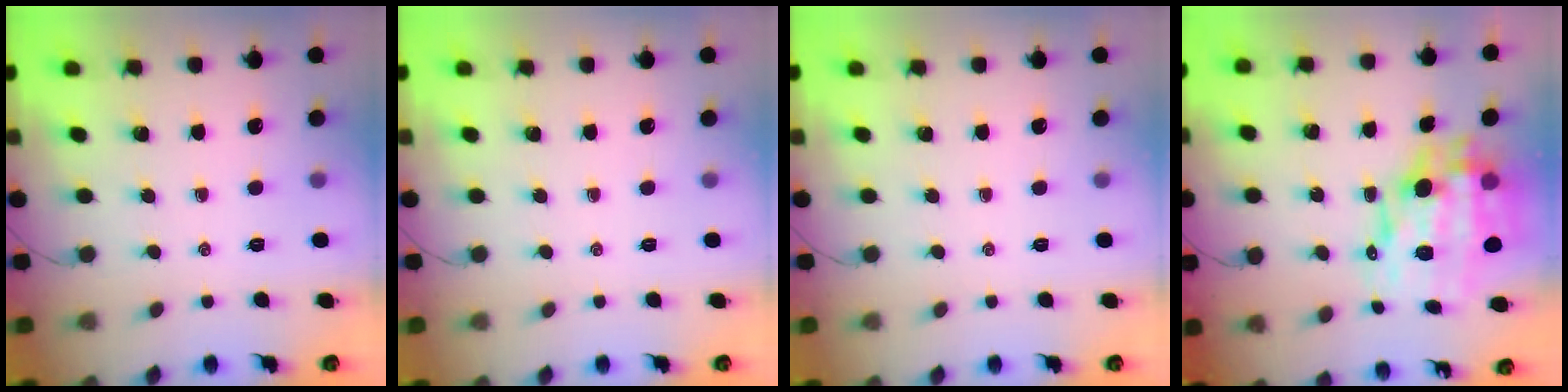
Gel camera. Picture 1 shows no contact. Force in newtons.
{"total": 0.0}
{"total": 0.0}
{"total": 17.7, "press": 17.2, "slide": 4.3}